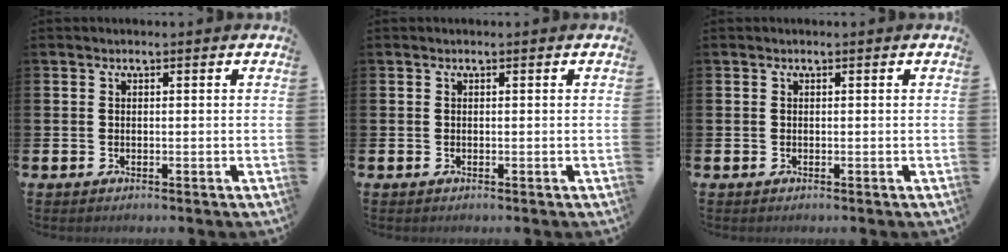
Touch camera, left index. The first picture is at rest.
{"total": 0.0}
{"total": 0.0}